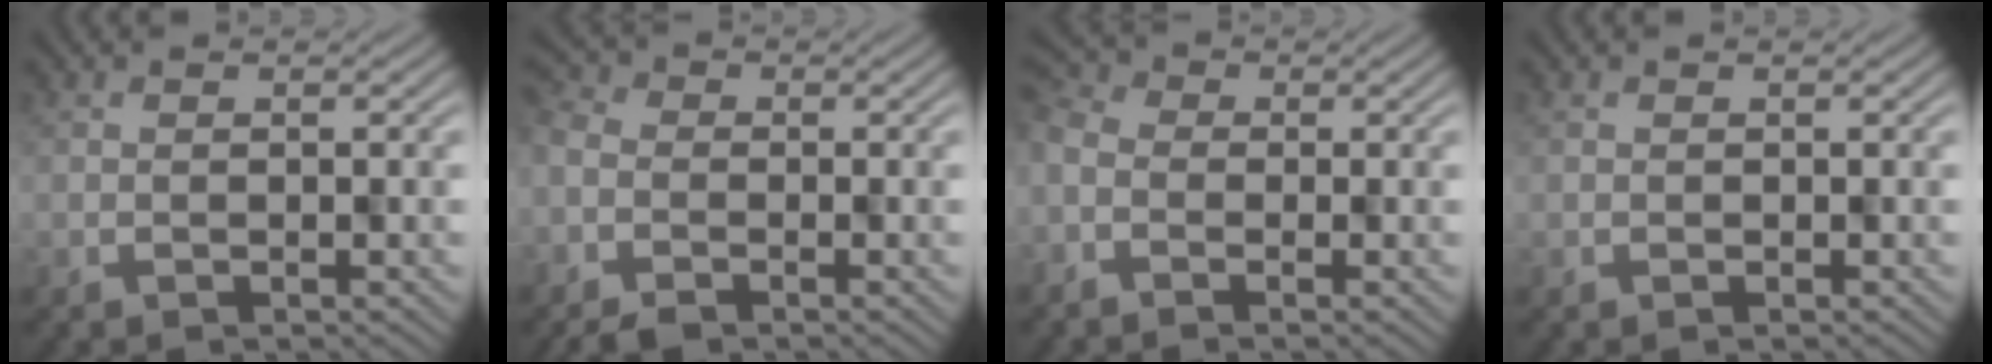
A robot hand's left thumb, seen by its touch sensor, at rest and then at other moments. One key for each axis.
{"total": 5.5, "fx": -3.5, "fy": 3.3, "fz": 2.7, "tx": -0.072, "ty": -0.015, "tz": -0.072}
{"total": 3.9, "fx": -2.1, "fy": 2.6, "fz": 1.9, "tx": -0.049, "ty": -0.011, "tz": -0.047}
{"total": 0.6, "fx": 0.2, "fy": 0.4, "fz": -0.4, "tx": 0.011, "ty": -0.002, "tz": 0.006}